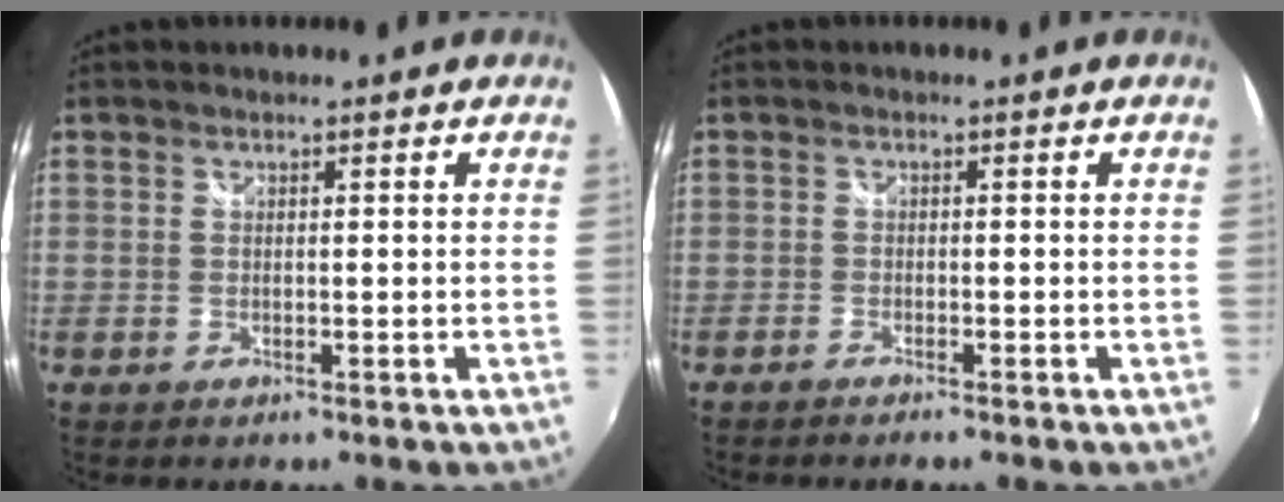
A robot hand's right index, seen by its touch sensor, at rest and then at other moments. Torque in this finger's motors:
{"motor_torque": [0.21, -0.11, 0.01, 0.00]}